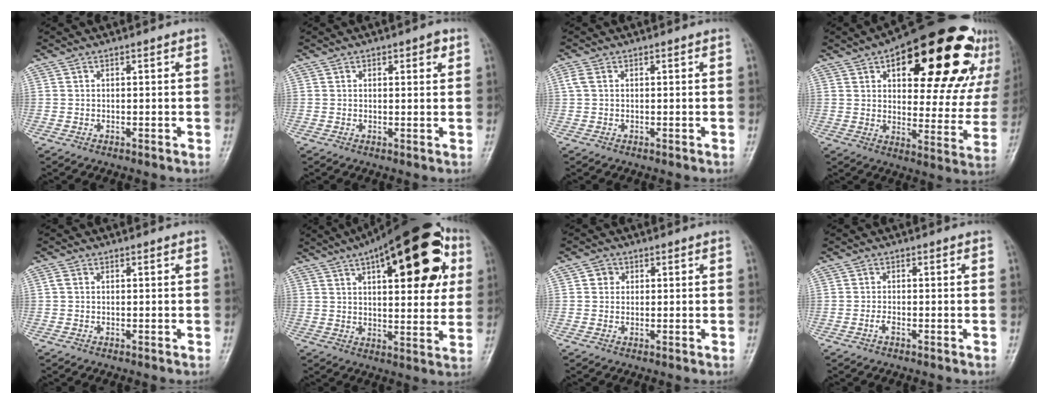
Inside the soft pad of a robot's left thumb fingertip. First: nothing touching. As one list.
[{"total": 2.5, "force": [1.2, 1.1, 1.8], "torque": [-0.013, -0.002, 0.014]}, {"total": 1.4, "force": [0.5, 0.9, 0.9], "torque": [-0.027, 0.007, 0.014]}, {"total": 29.7, "force": [15.8, 13.0, 21.5], "torque": [-0.251, -0.017, 0.220]}, {"total": 0.8, "force": [0.1, 0.6, 0.6], "torque": [-0.013, 0.000, -0.001]}, {"total": 25.7, "force": [9.9, 10.1, 21.4], "torque": [-0.276, 0.008, 0.136]}, {"total": 2.0, "force": [0.5, 1.9, 0.6], "torque": [0.002, 0.001, 0.003]}, {"total": 1.1, "force": [-0.7, 0.4, 0.8], "torque": [-0.018, 0.001, -0.016]}]